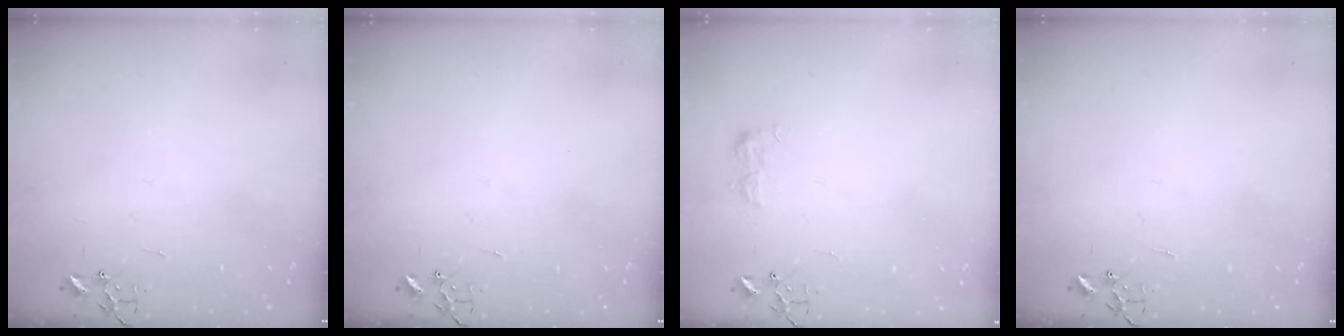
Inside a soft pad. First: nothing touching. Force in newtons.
{"total": 0.0}
{"total": 8.0, "press": 7.9, "slide": 0.7}
{"total": 0.0}